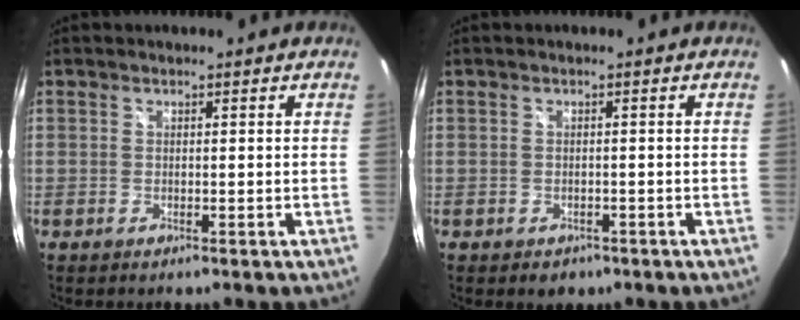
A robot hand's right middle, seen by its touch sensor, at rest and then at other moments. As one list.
[{"total": 2.7, "force": [-1.5, 2.0, 1.0], "torque": [-0.021, -0.007, -0.018]}]